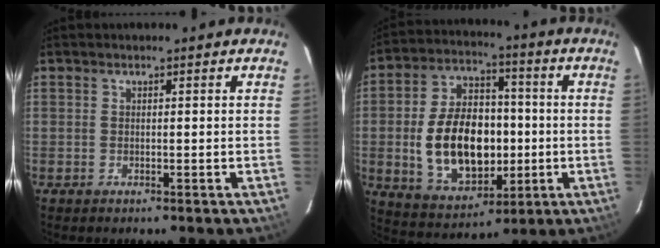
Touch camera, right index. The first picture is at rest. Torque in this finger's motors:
{"motor_torque": [0.77, -0.35, 1.05, 0.21]}